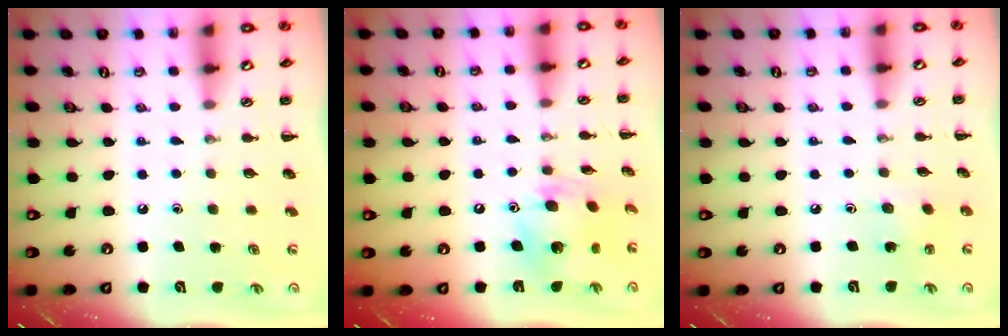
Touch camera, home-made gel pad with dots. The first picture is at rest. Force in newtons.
{"total": 10.4, "press": 10.4, "slide": 0.5}
{"total": 2.4, "press": 2.2, "slide": 0.8}